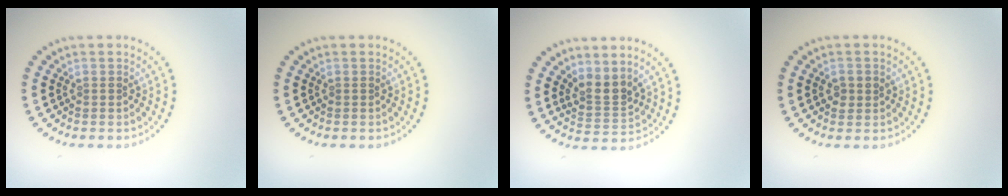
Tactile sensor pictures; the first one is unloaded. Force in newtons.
{"total": 0.0}
{"total": 2.6, "press": 1.9, "slide": 1.8}
{"total": 1.5, "press": 1.5, "slide": 0.2}